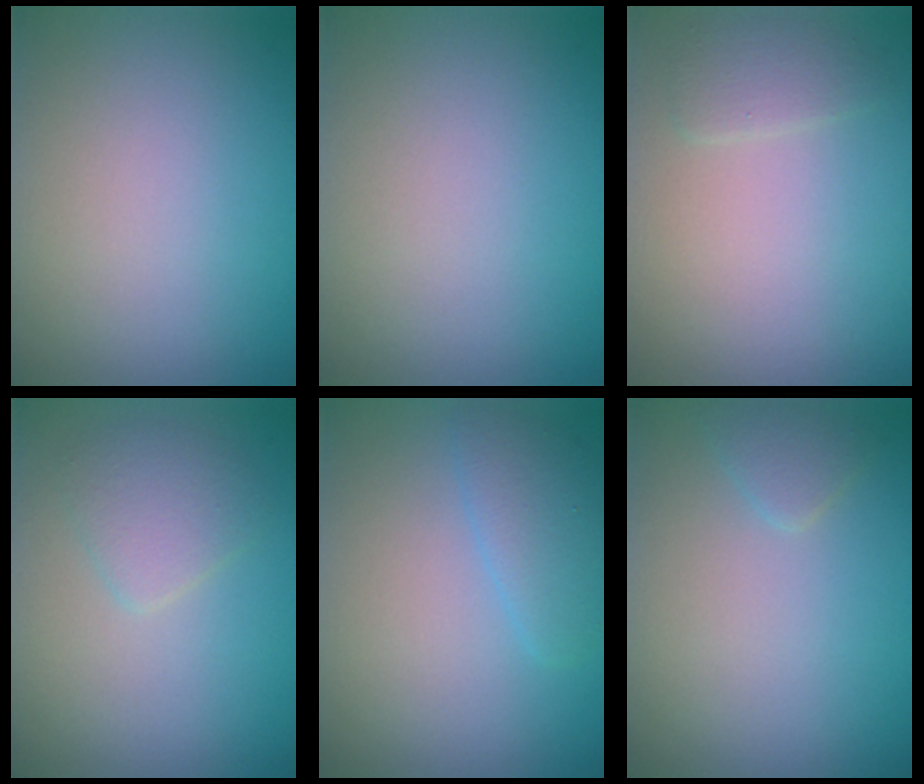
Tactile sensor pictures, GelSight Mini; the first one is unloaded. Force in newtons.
{"total": 0.0}
{"total": 1.4, "press": 1.4, "slide": 0.1}
{"total": 2.1, "press": 2.1, "slide": 0.1}
{"total": 2.2, "press": 2.2, "slide": 0.2}
{"total": 1.1, "press": 1.1, "slide": 0.1}